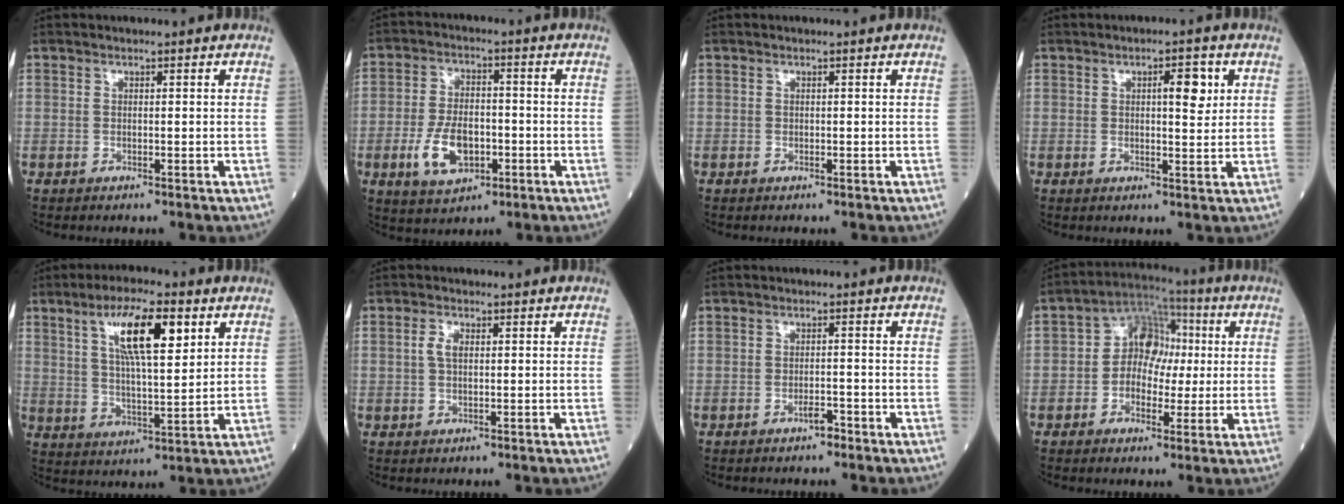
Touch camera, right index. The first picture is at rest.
{"total": 8.6, "force": [-2.9, 4.5, 6.7], "torque": [-0.138, 0.002, -0.049]}
{"total": 0.0}
{"total": 4.2, "force": [1.3, 1.2, 3.8], "torque": [-0.054, 0.004, 0.017]}
{"total": 11.5, "force": [4.9, 2.4, 10.1], "torque": [-0.182, 0.009, 0.088]}
{"total": 2.2, "force": [0.4, 1.1, 1.9], "torque": [-0.040, 0.005, 0.007]}
{"total": 1.6, "force": [-1.2, 0.5, 0.9], "torque": [-0.014, 0.002, -0.020]}
{"total": 8.8, "force": [0.4, 6.4, 6.1], "torque": [-0.099, 0.032, 0.001]}